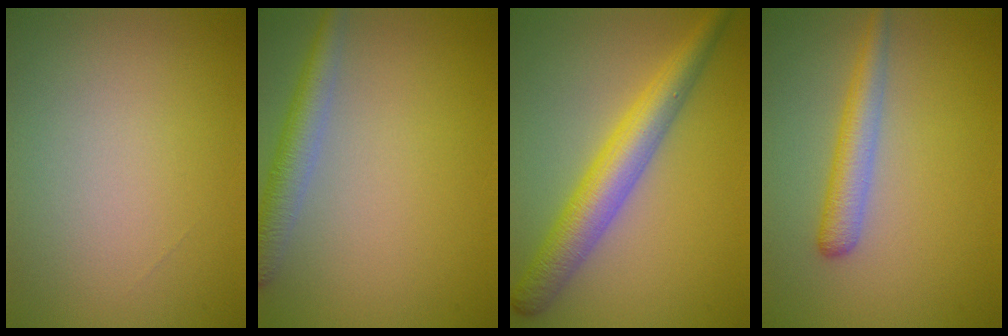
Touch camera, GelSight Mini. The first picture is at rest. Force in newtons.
{"total": 3.3, "press": 3.3, "slide": 0.2}
{"total": 5.4, "press": 5.4, "slide": 0.1}
{"total": 2.9, "press": 2.9, "slide": 0.1}